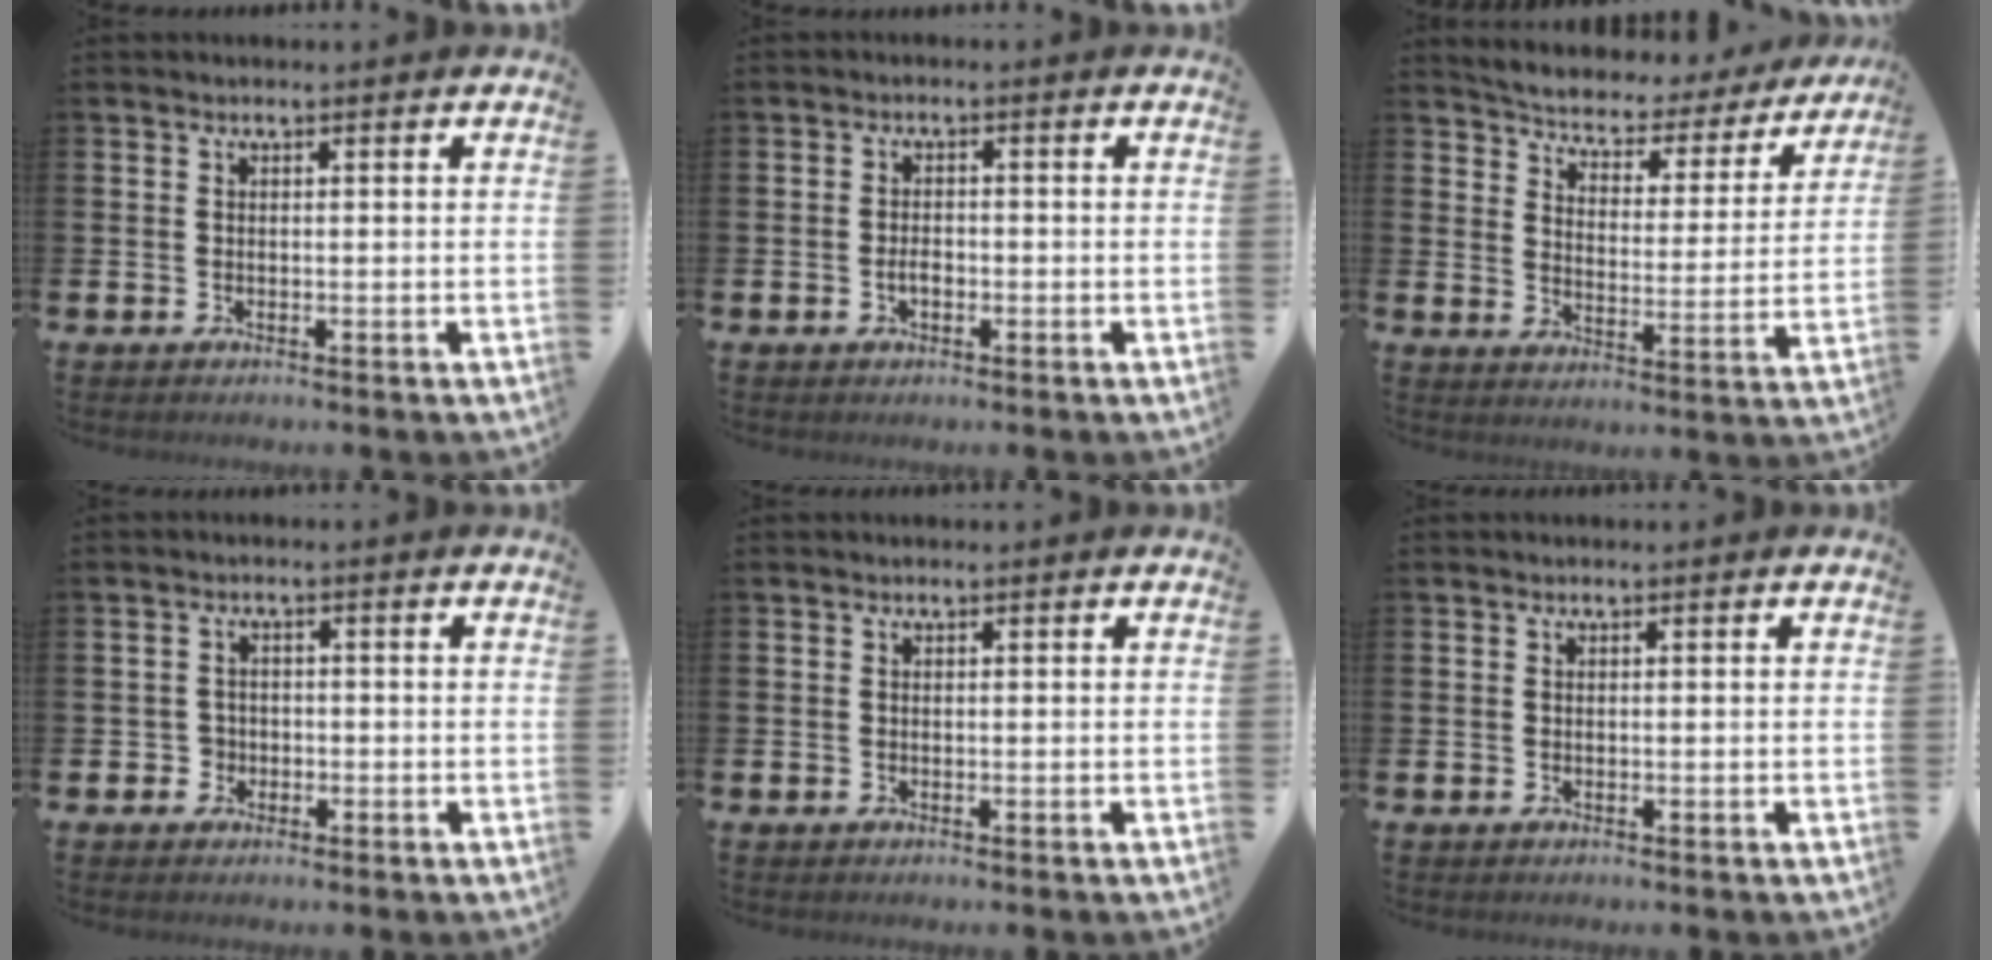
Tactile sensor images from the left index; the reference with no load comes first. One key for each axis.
{"total": 1.9, "fx": -0.5, "fy": 1.1, "fz": 1.4, "tx": -0.022, "ty": 0.001, "tz": -0.011}
{"total": 4.7, "fx": 4.4, "fy": 1.4, "fz": 0.5, "tx": -0.039, "ty": -0.038, "tz": 0.069}
{"total": 3.0, "fx": -1.6, "fy": 2.5, "fz": 0.2, "tx": -0.018, "ty": 0.008, "tz": -0.037}
{"total": 0.0}
{"total": 0.0}